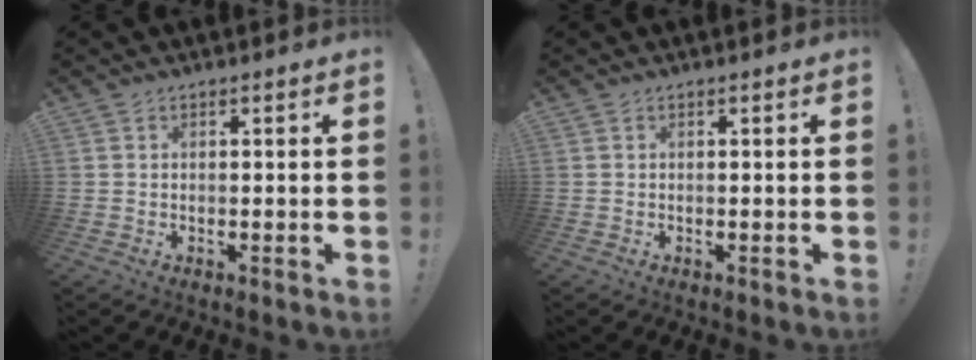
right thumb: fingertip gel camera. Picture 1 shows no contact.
{"total": 0.0}